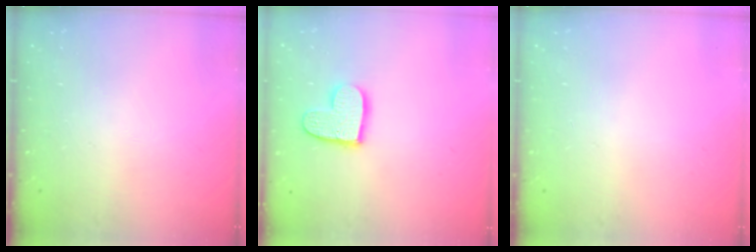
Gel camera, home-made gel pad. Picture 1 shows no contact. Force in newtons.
{"total": 12.1, "press": 12.0, "slide": 0.9}
{"total": 0.0}